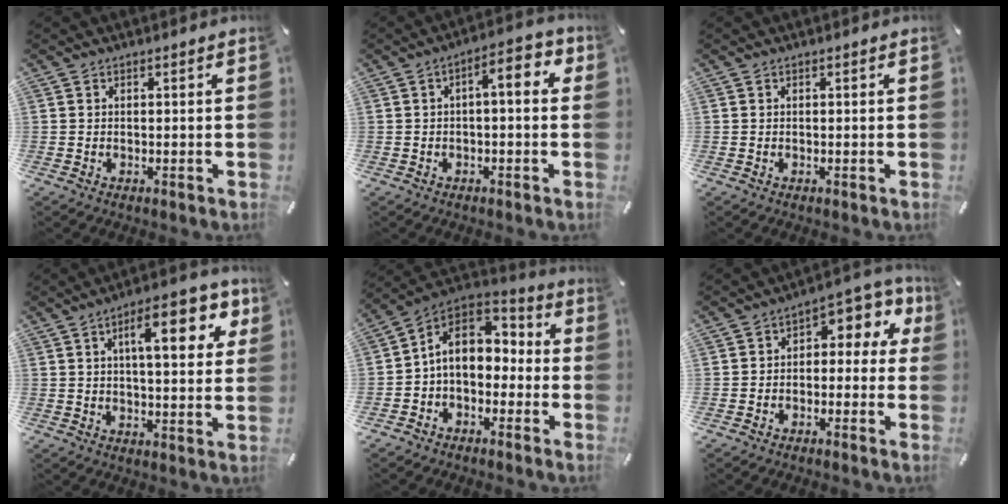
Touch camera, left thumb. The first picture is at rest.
{"total": 6.2, "force": [0.5, 2.5, 5.6], "torque": [-0.083, 0.000, 0.000]}
{"total": 0.0}
{"total": 14.1, "force": [5.2, 5.3, 11.9], "torque": [-0.168, -0.005, 0.077]}
{"total": 10.4, "force": [-0.5, 8.4, 6.1], "torque": [-0.108, 0.016, -0.008]}
{"total": 5.8, "force": [0.3, 4.0, 4.2], "torque": [-0.065, -0.002, 0.001]}